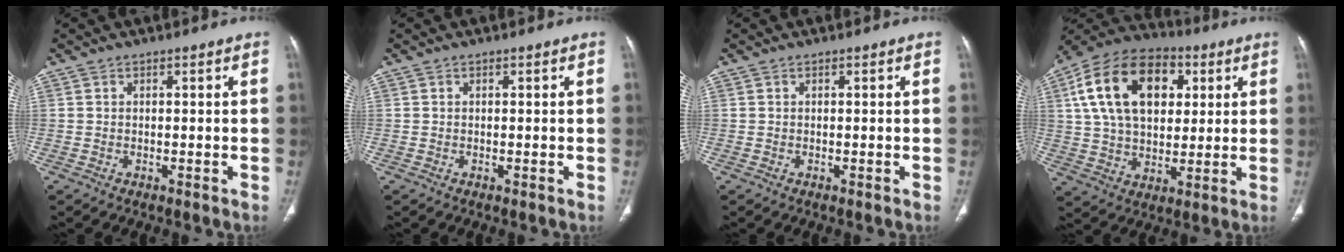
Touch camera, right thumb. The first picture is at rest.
{"total": 0.0}
{"total": 0.0}
{"total": 21.6, "force": [6.2, 13.9, 15.3], "torque": [-0.254, 0.005, 0.103]}